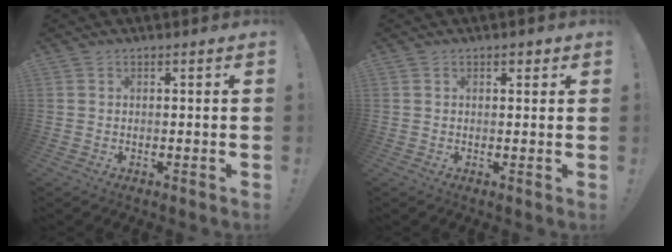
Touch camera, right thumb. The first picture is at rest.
{"total": 1.6, "force": [0.9, 1.0, 0.9], "torque": [-0.011, 0.000, 0.014]}